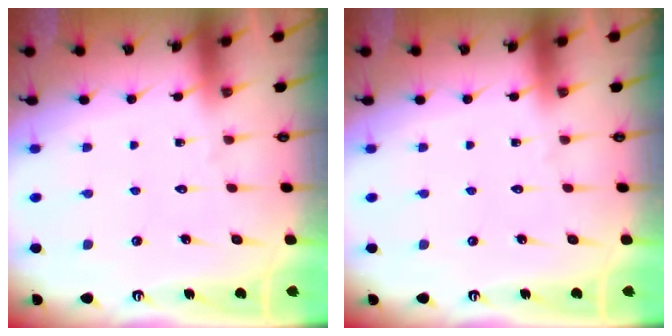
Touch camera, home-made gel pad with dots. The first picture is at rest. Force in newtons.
{"total": 0.0}